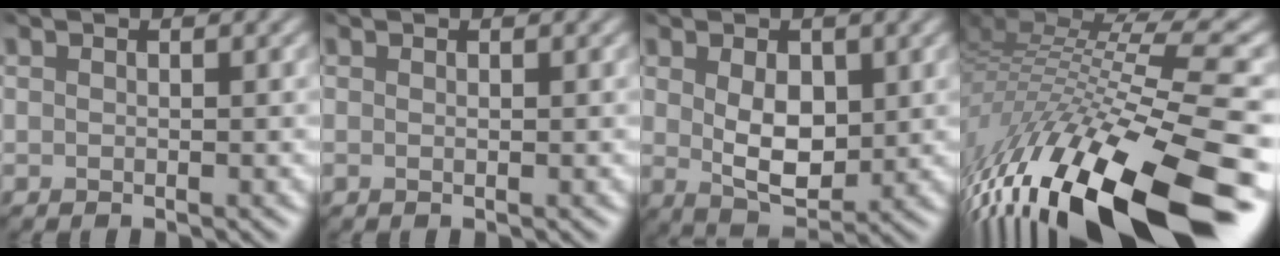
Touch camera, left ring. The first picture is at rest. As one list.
[{"total": 0.0}, {"total": 4.7, "force": [0.3, 2.8, 3.7], "torque": [-0.082, -0.013, 0.012]}, {"total": 15.6, "force": [-8.3, 3.9, 12.7], "torque": [-0.239, 0.008, -0.144]}]